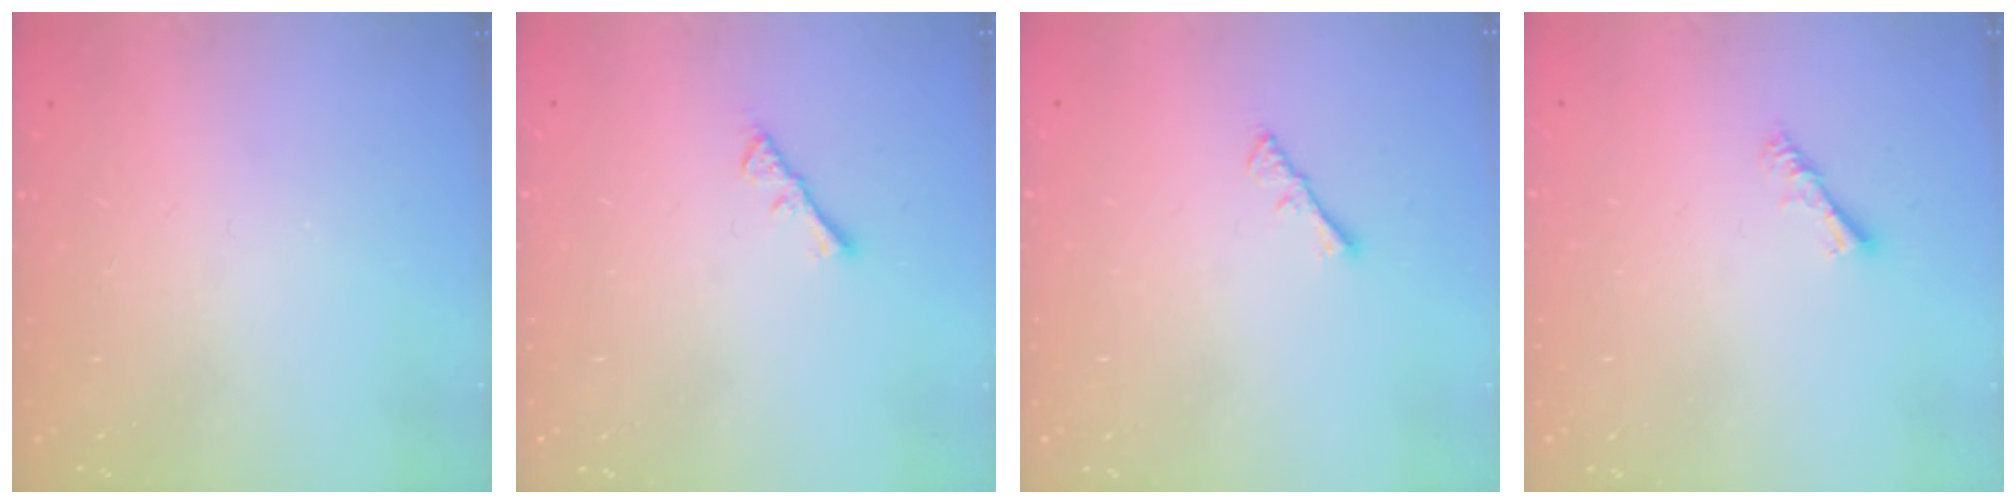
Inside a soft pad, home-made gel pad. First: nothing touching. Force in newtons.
{"total": 2.3, "press": 2.2, "slide": 0.4}
{"total": 1.3, "press": 1.2, "slide": 0.4}
{"total": 3.6, "press": 3.5, "slide": 0.7}